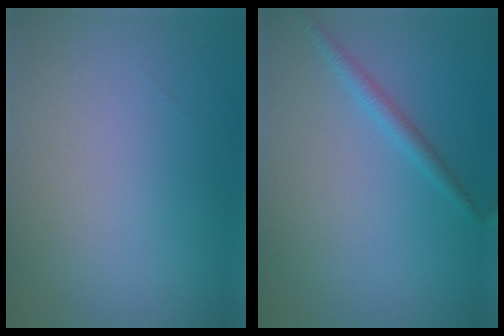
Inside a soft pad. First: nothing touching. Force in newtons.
{"total": 1.6, "press": 1.6, "slide": 0.1}